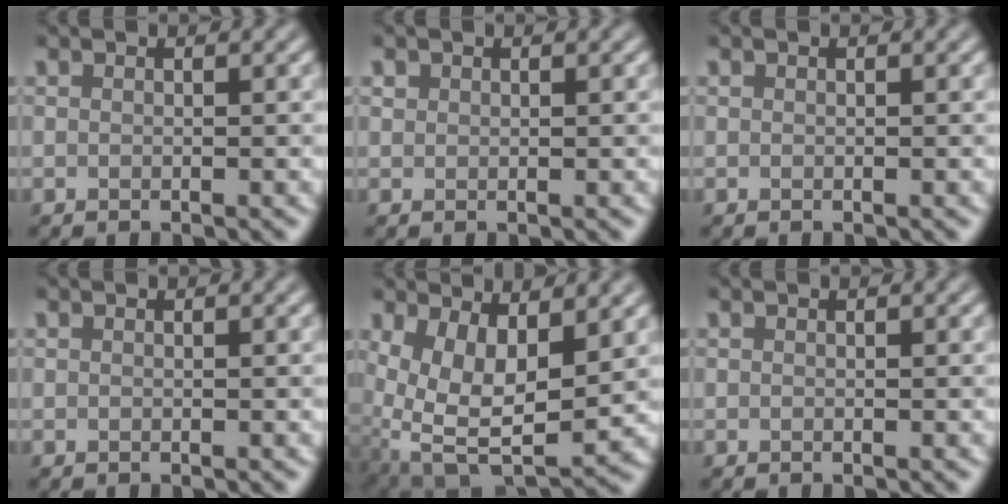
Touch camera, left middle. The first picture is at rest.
{"total": 0.5, "force": [0.3, 0.4, 0.0], "torque": [0.002, -0.001, 0.007]}
{"total": 0.0}
{"total": 0.0}
{"total": 10.8, "force": [1.5, 5.9, 8.9], "torque": [-0.164, -0.025, 0.045]}
{"total": 0.0}